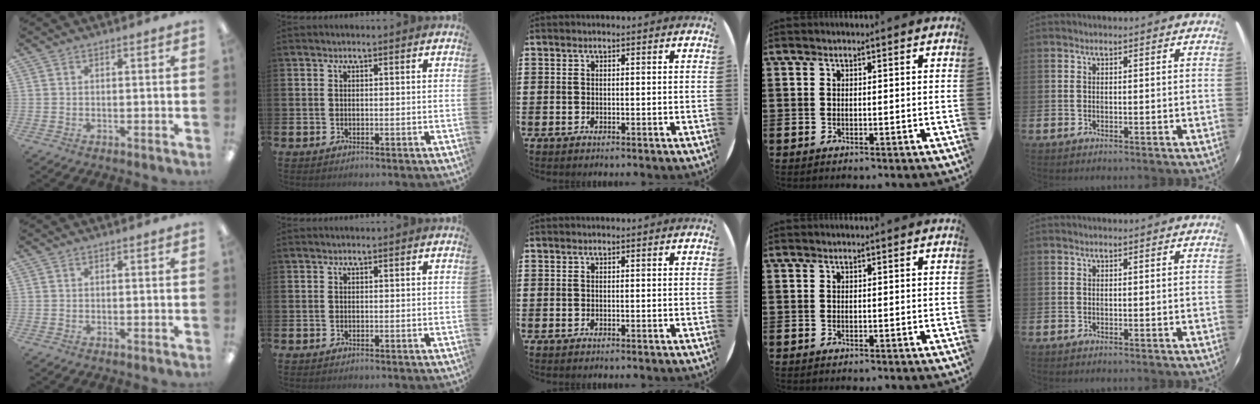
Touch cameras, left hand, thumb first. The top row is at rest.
{}